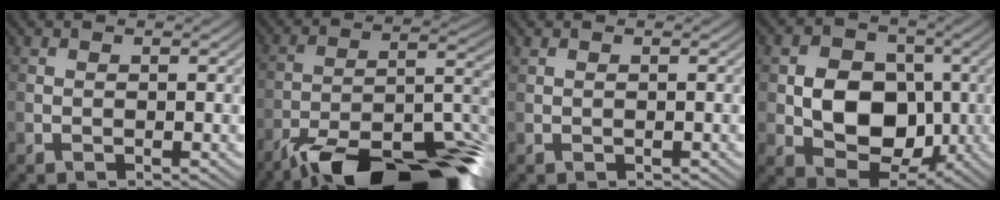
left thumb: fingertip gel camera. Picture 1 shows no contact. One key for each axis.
{"total": 19.7, "fx": -15.2, "fy": 5.7, "fz": 11.2, "tx": -0.155, "ty": -0.020, "tz": -0.236}
{"total": 0.0}
{"total": 9.9, "fx": -0.7, "fy": 7.7, "fz": 6.3, "tx": -0.120, "ty": -0.008, "tz": -0.021}